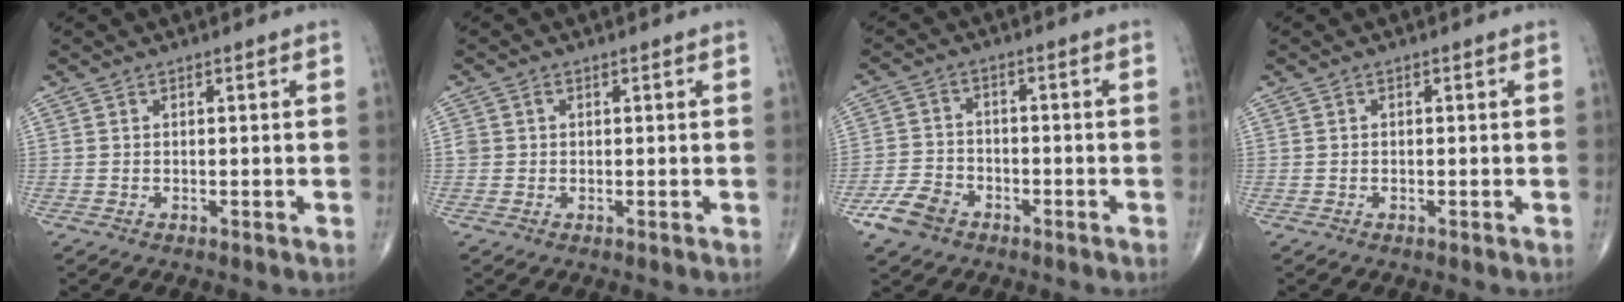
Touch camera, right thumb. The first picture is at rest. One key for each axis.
{"total": 1.5, "fx": 0.2, "fy": 1.4, "fz": 0.5, "tx": -0.003, "ty": 0.003, "tz": 0.005}
{"total": 6.6, "fx": -3.9, "fy": 4.4, "fz": 3.0, "tx": -0.053, "ty": 0.021, "tz": -0.073}
{"total": 0.0}